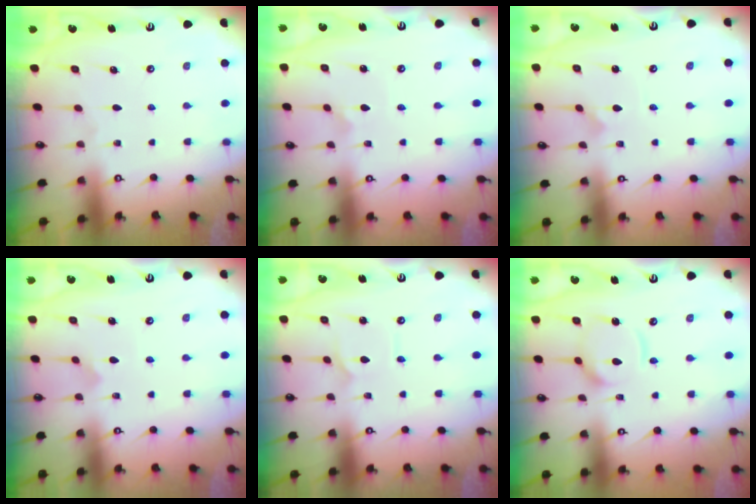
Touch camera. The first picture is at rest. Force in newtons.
{"total": 2.3, "press": 2.3, "slide": 0.1}
{"total": 1.1, "press": 1.1, "slide": 0.0}
{"total": 4.4, "press": 4.3, "slide": 0.4}
{"total": 1.4, "press": 1.3, "slide": 0.1}
{"total": 11.5, "press": 11.4, "slide": 1.1}